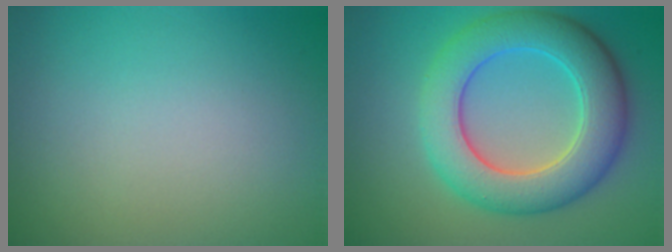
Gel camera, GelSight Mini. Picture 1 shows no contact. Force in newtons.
{"total": 8.0, "press": 8.0, "slide": 0.3}